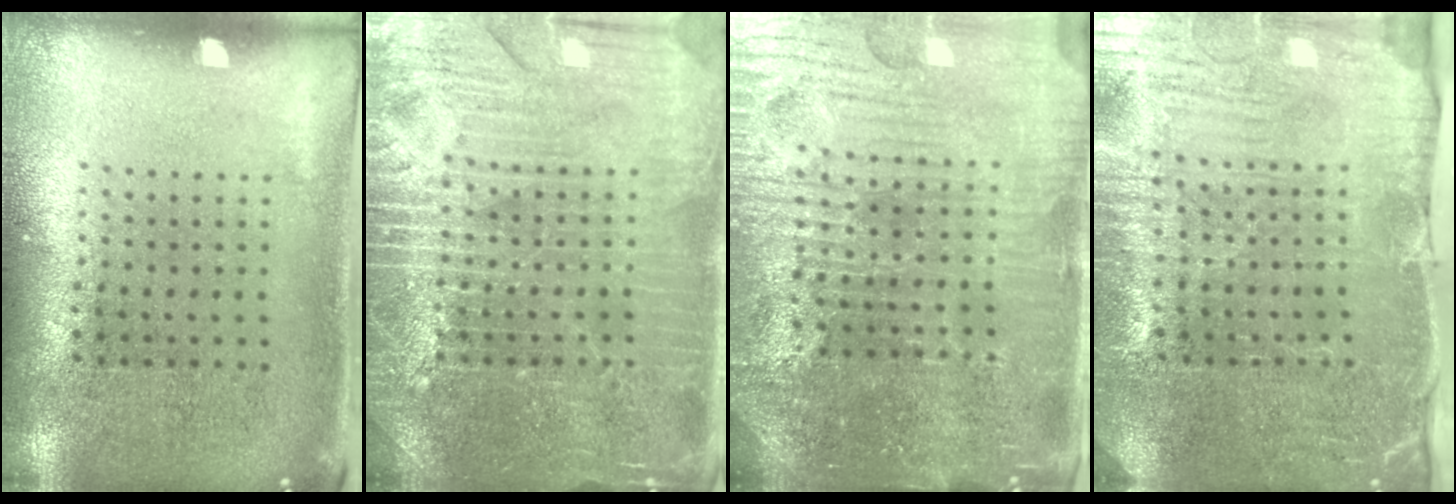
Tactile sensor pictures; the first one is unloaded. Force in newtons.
{"total": 4.4, "press": 4.3, "slide": 0.5}
{"total": 5.6, "press": 5.3, "slide": 1.8}
{"total": 3.9, "press": 3.8, "slide": 0.5}